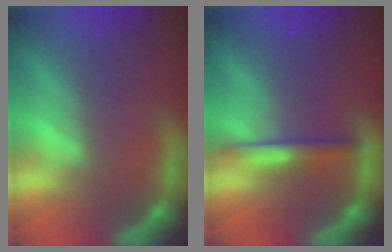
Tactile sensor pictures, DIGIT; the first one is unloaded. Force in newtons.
{"total": 2.4}